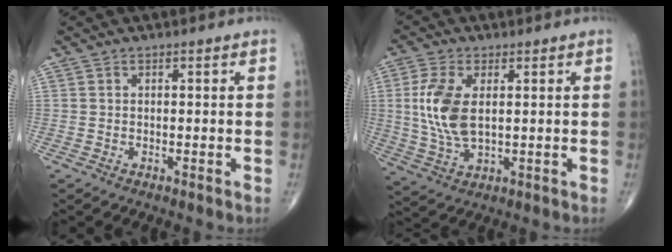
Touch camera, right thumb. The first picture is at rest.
{"total": 10.2, "force": [1.4, 5.2, 8.6], "torque": [-0.191, -0.006, 0.033]}